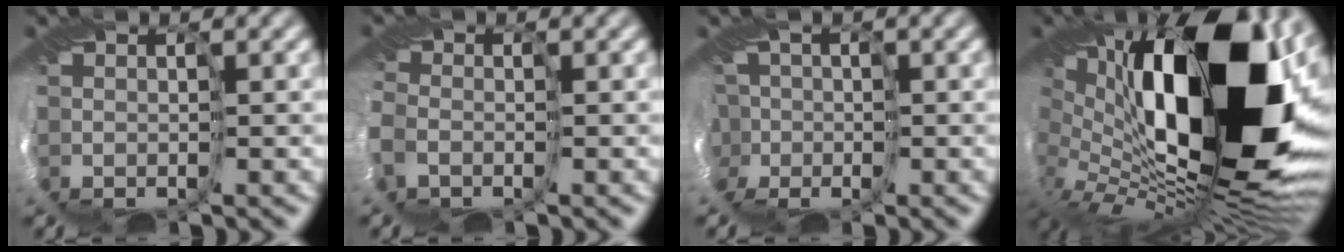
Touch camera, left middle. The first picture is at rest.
{"total": 2.7, "force": [-0.6, 2.5, 0.7], "torque": [-0.039, 0.001, -0.007]}
{"total": 3.3, "force": [0.0, 3.3, 0.6], "torque": [-0.018, 0.023, -0.024]}
{"total": 15.0, "force": [2.8, 6.8, 13.1], "torque": [-0.215, 0.007, 0.038]}